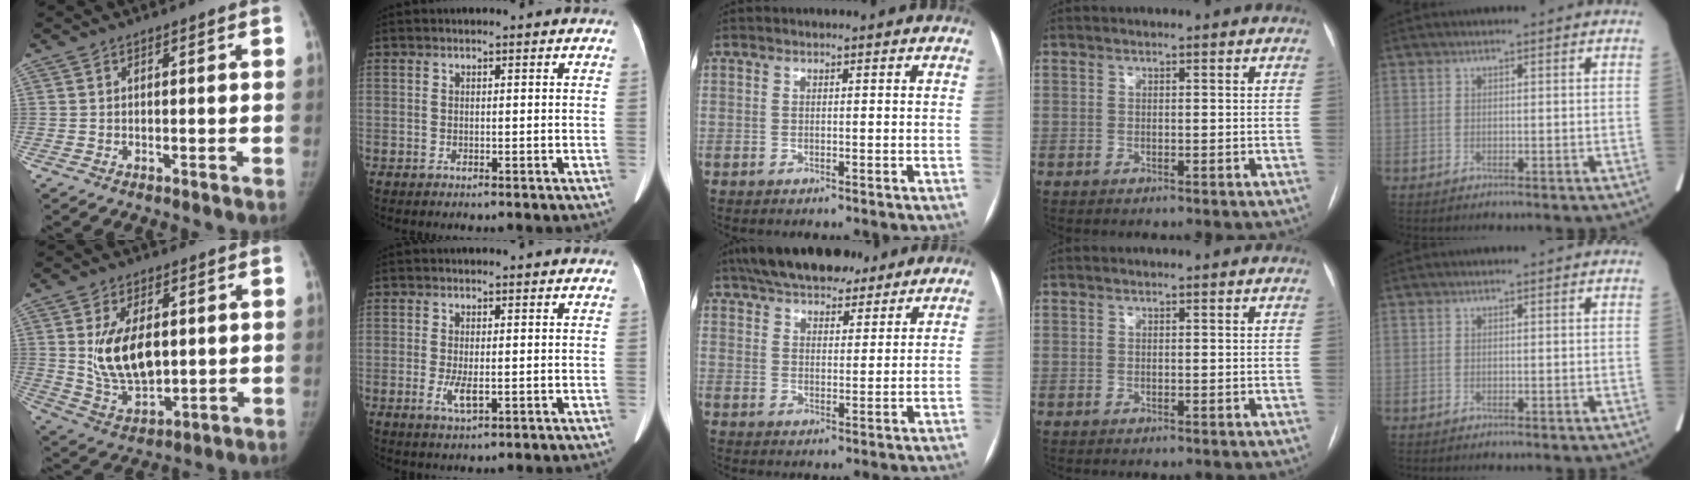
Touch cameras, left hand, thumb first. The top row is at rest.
{"thumb": {"total": 12.6, "force": [1.8, 7.3, 10.1], "torque": [-0.159, -0.018, 0.049]}, "index": {"total": 3.2, "force": [-0.3, 0.9, 3.0], "torque": [-0.058, -0.005, -0.001]}, "middle": {"total": 15.4, "force": [12.5, 5.5, 7.1], "torque": [-0.125, 0.039, 0.191]}}